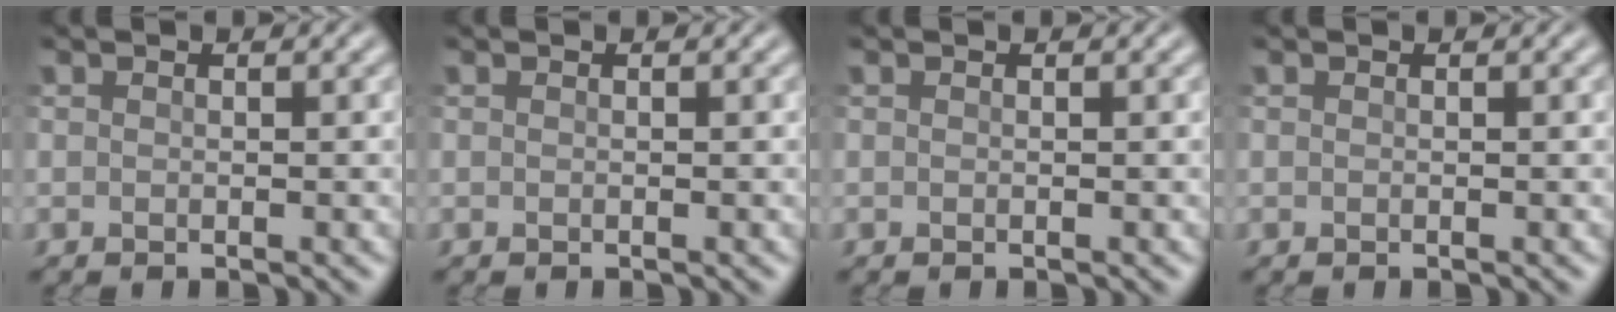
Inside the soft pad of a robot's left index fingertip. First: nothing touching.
{"total": 0.0}
{"total": 0.0}
{"total": 0.0}